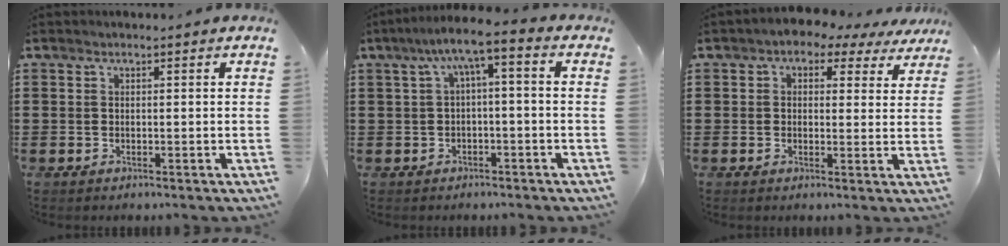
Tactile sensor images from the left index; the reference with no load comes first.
{"total": 4.0, "force": [-0.9, 0.4, 3.9], "torque": [-0.081, -0.004, -0.027]}
{"total": 2.6, "force": [1.6, 1.9, 0.9], "torque": [-0.022, -0.005, 0.022]}